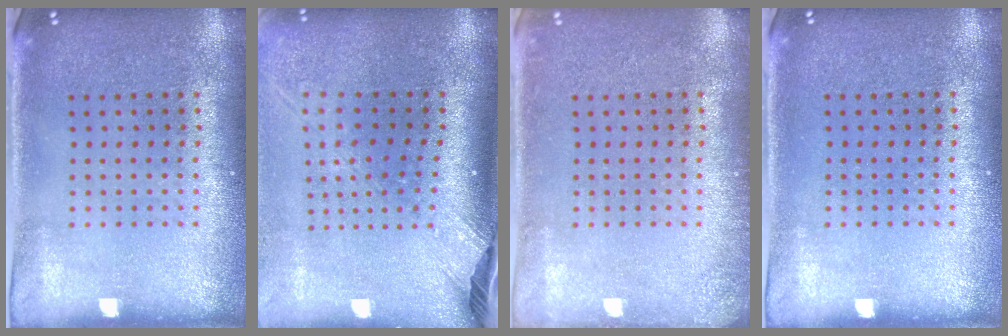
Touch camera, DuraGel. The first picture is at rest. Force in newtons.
{"total": 2.6, "press": 1.9, "slide": 1.8}
{"total": 1.1, "press": 1.1, "slide": 0.1}
{"total": 0.0}